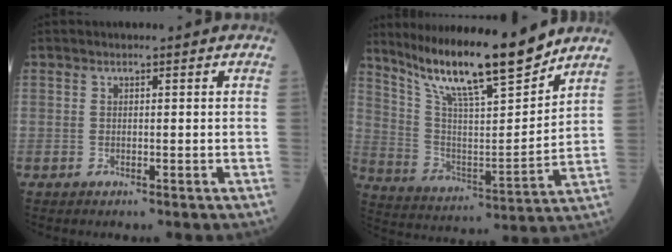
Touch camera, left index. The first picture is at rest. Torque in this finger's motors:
{"motor_torque": [1.07, -1.07, 0.43, 0.15]}